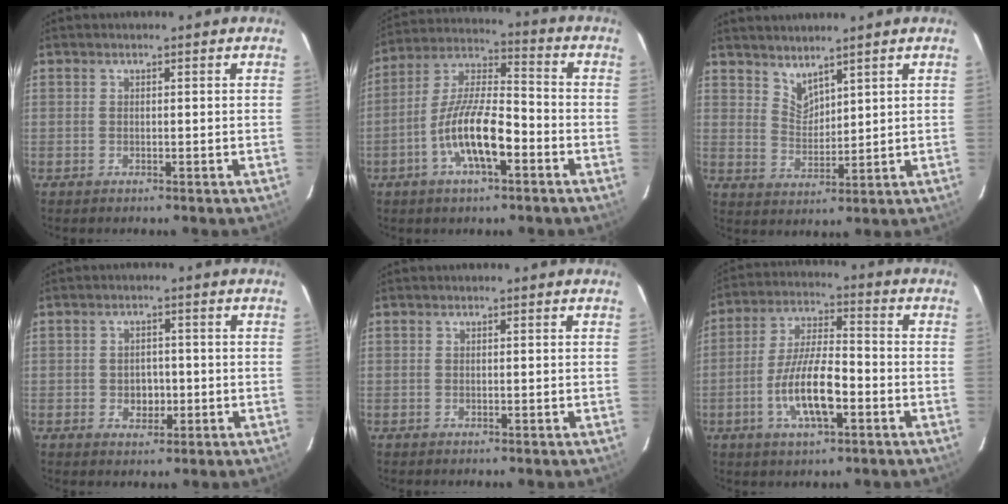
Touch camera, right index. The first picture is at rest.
{"total": 13.1, "force": [-5.3, 3.9, 11.3], "torque": [-0.227, 0.002, -0.100]}
{"total": 4.5, "force": [4.0, 1.4, 1.4], "torque": [-0.022, -0.005, 0.078]}
{"total": 3.7, "force": [-0.8, 3.0, 1.9], "torque": [-0.034, 0.006, -0.007]}
{"total": 0.0}
{"total": 11.6, "force": [-4.2, 3.4, 10.2], "torque": [-0.205, -0.002, -0.075]}